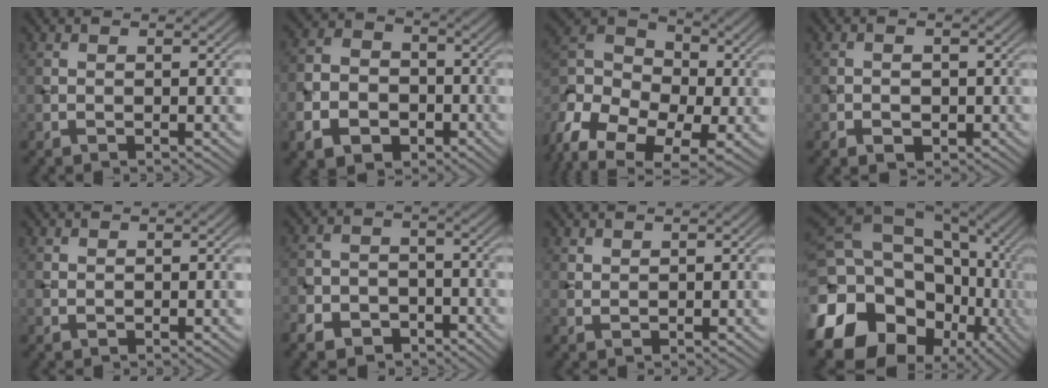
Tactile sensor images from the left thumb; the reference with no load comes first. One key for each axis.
{"total": 8.4, "fx": -3.9, "fy": 6.3, "fz": 4.1, "tx": -0.105, "ty": -0.021, "tz": -0.081}
{"total": 16.8, "fx": -7.9, "fy": 11.4, "fz": 9.6, "tx": -0.274, "ty": -0.016, "tz": -0.115}
{"total": 2.2, "fx": -0.7, "fy": 1.5, "fz": 1.4, "tx": -0.022, "ty": -0.003, "tz": -0.011}
{"total": 0.7, "fx": 0.7, "fy": 0.2, "fz": 0.1, "tx": -0.005, "ty": 0.000, "tz": 0.016}
{"total": 6.4, "fx": -4.5, "fy": 4.1, "fz": 2.1, "tx": -0.041, "ty": -0.008, "tz": -0.087}
{"total": 1.3, "fx": 1.2, "fy": 0.5, "fz": 0.4, "tx": -0.014, "ty": 0.001, "tz": 0.031}
{"total": 21.4, "fx": -7.3, "fy": 16.8, "fz": 11.0, "tx": -0.243, "ty": -0.028, "tz": -0.115}